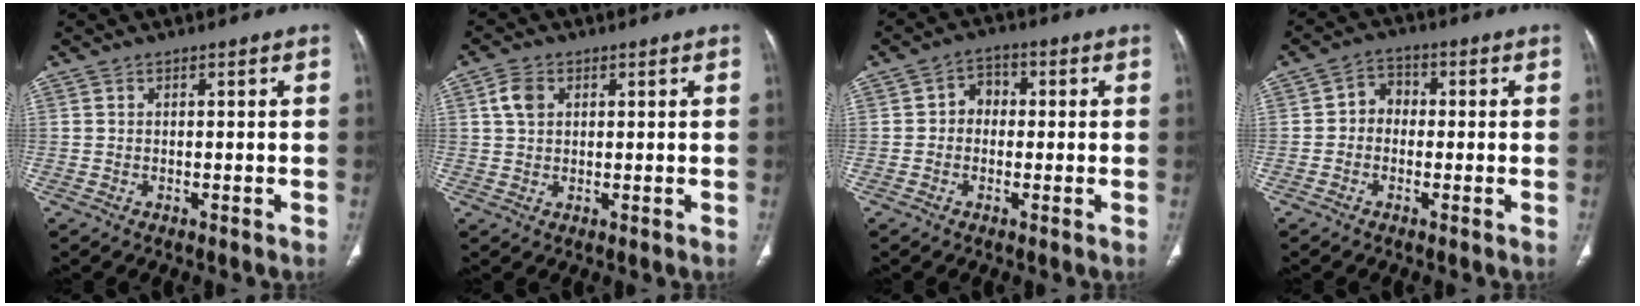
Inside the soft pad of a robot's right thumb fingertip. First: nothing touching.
{"total": 4.0, "force": [1.2, 2.9, 2.4], "torque": [-0.046, 0.003, 0.023]}
{"total": 4.1, "force": [0.0, 3.5, 2.2], "torque": [-0.012, 0.017, -0.012]}
{"total": 4.1, "force": [-0.5, 3.5, 2.1], "torque": [-0.011, 0.019, -0.021]}